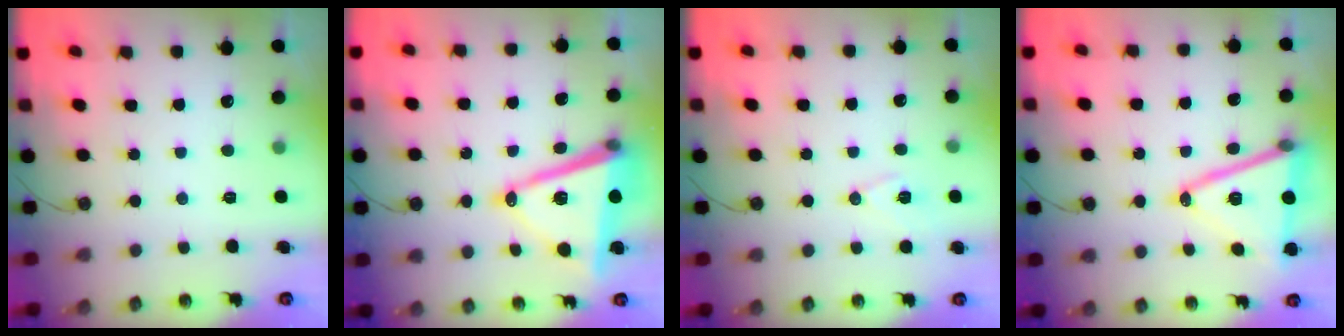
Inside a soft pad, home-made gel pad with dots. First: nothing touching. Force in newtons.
{"total": 16.2, "press": 15.7, "slide": 4.0}
{"total": 7.8, "press": 7.0, "slide": 3.6}
{"total": 18.1, "press": 17.7, "slide": 3.8}